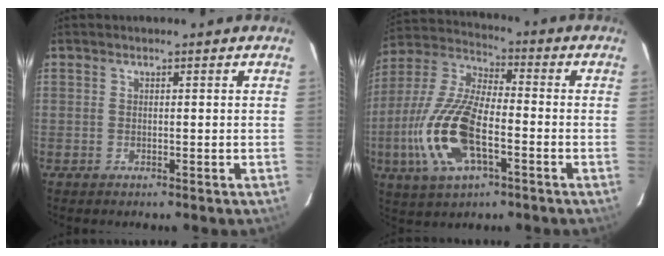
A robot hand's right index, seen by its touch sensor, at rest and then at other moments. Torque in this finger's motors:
{"motor_torque": [2.14, 0.00, 1.05, 0.21]}